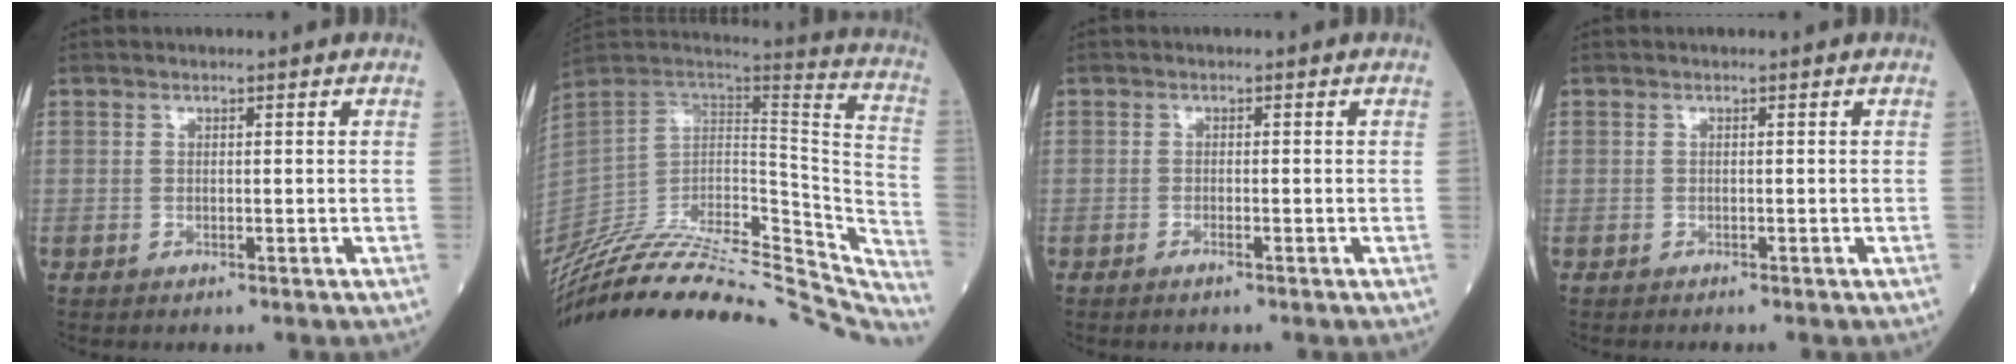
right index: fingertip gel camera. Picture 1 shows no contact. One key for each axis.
{"total": 40.9, "fx": -36.0, "fy": 10.5, "fz": 16.1, "tx": -0.240, "ty": -0.042, "tz": -0.493}
{"total": 1.0, "fx": -0.7, "fy": 0.1, "fz": 0.7, "tx": -0.018, "ty": -0.001, "tz": -0.013}
{"total": 0.9, "fx": -0.8, "fy": 0.0, "fz": 0.4, "tx": -0.005, "ty": -0.001, "tz": -0.012}